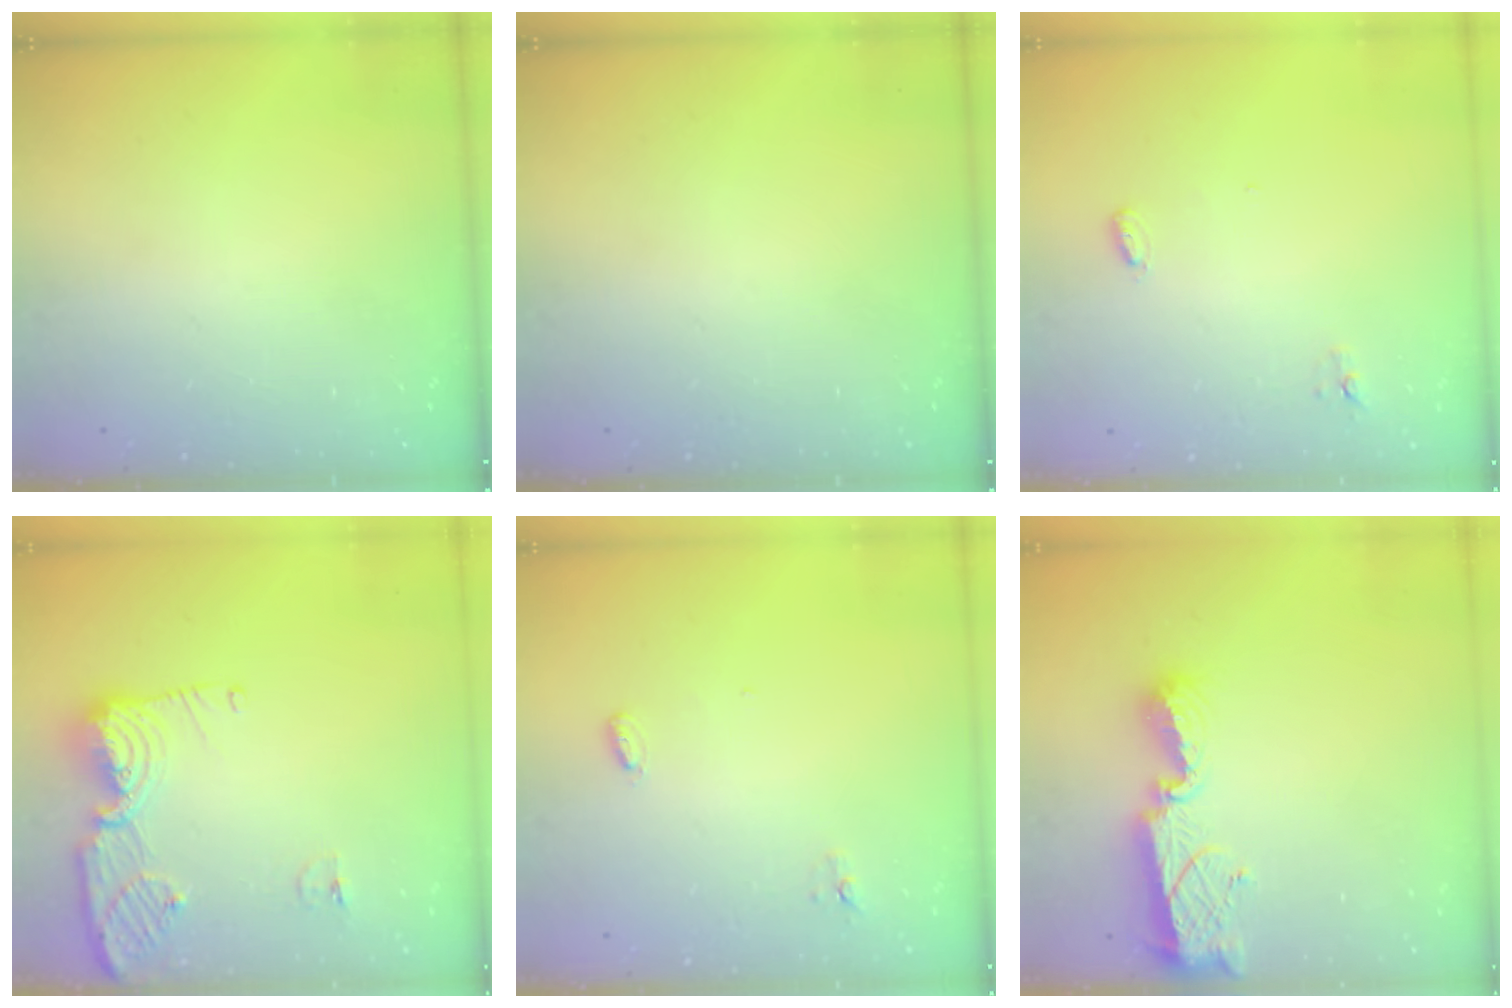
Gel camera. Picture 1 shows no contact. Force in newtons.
{"total": 0.0}
{"total": 3.6, "press": 3.5, "slide": 0.9}
{"total": 11.7, "press": 11.7, "slide": 1.2}
{"total": 3.6, "press": 3.5, "slide": 0.9}
{"total": 9.8, "press": 9.8, "slide": 0.5}